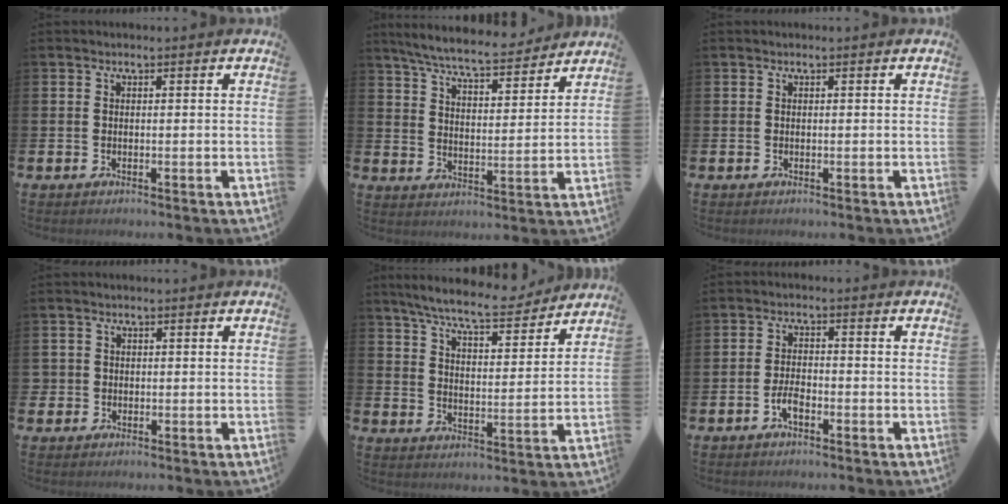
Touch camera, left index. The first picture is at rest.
{"total": 7.6, "force": [7.1, 0.7, 2.5], "torque": [-0.073, -0.044, 0.124]}
{"total": 0.0}
{"total": 1.3, "force": [0.0, 1.3, 0.1], "torque": [-0.005, 0.007, -0.003]}
{"total": 8.2, "force": [7.6, 0.9, 3.0], "torque": [-0.085, -0.043, 0.132]}
{"total": 2.6, "force": [-1.3, 1.1, 2.0], "torque": [-0.046, 0.003, -0.026]}